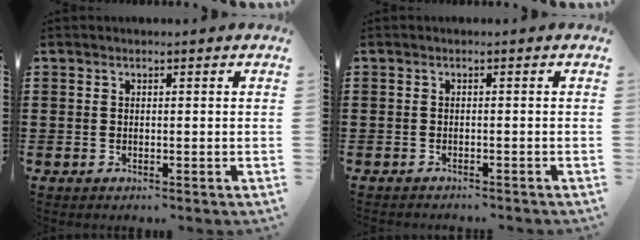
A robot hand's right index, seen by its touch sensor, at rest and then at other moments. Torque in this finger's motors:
{"motor_torque": [-2.00, 0.14, -1.05, -0.01]}